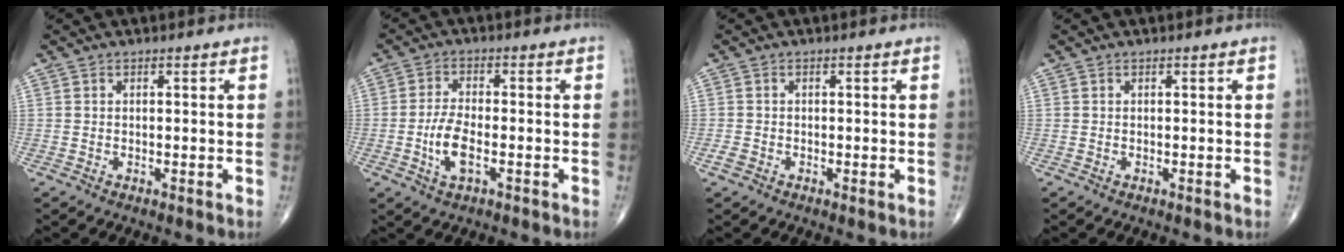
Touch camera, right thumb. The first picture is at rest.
{"total": 6.1, "force": [-1.8, 2.5, 5.3], "torque": [-0.107, 0.007, -0.034]}
{"total": 1.3, "force": [-0.6, 0.8, 0.9], "torque": [-0.017, -0.002, -0.015]}
{"total": 0.0}